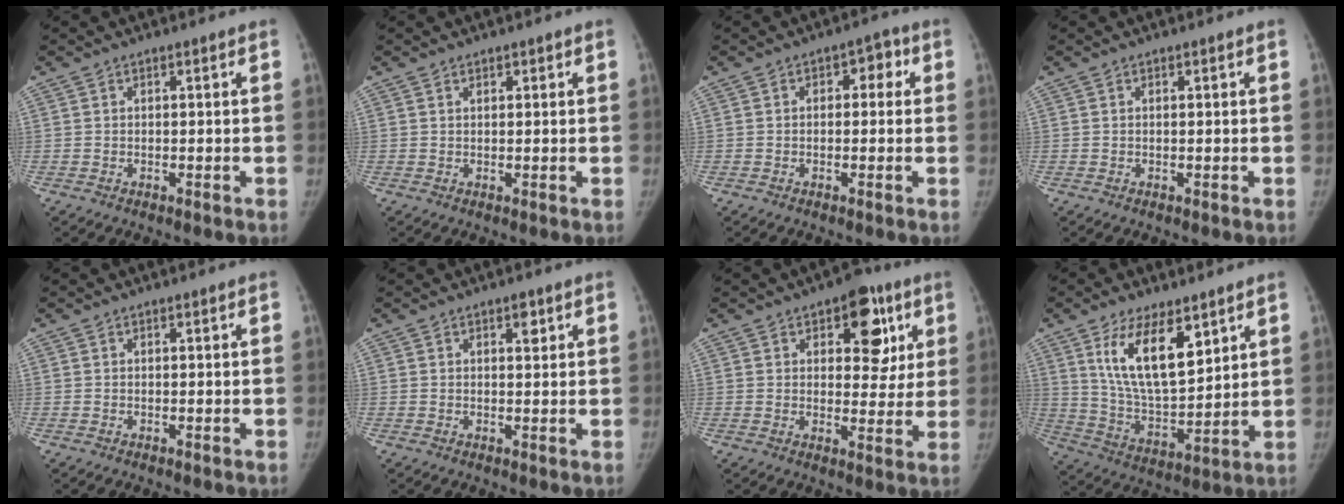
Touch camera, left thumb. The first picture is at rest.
{"total": 0.7, "force": [0.5, 0.4, 0.2], "torque": [0.002, -0.003, 0.006]}
{"total": 4.1, "force": [0.7, 2.7, 3.0], "torque": [-0.013, 0.013, 0.001]}
{"total": 0.0}
{"total": 0.0}
{"total": 2.0, "force": [1.1, 1.0, 1.4], "torque": [-0.010, -0.003, 0.014]}
{"total": 11.5, "force": [4.9, 6.7, 7.9], "torque": [-0.047, -0.013, 0.060]}
{"total": 15.0, "force": [7.6, 6.5, 11.2], "torque": [-0.170, -0.045, 0.154]}